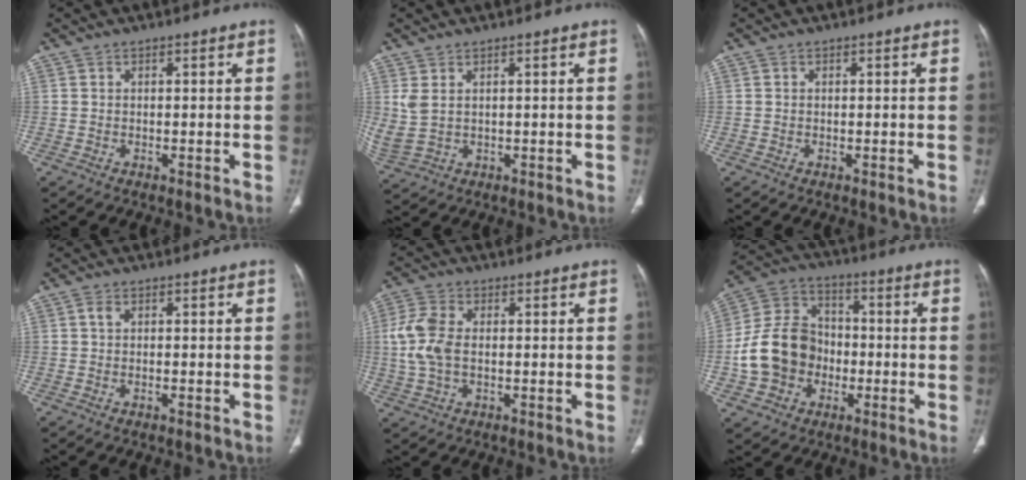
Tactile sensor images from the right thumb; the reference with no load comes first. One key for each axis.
{"total": 4.4, "fx": 1.4, "fy": 2.6, "fz": 3.3, "tx": -0.089, "ty": -0.001, "tz": 0.042}
{"total": 0.0}
{"total": 1.3, "fx": -0.1, "fy": 0.7, "fz": 1.1, "tx": -0.029, "ty": 0.007, "tz": -0.002}
{"total": 8.1, "fx": 0.0, "fy": 4.9, "fz": 6.5, "tx": -0.155, "ty": 0.009, "tz": -0.002}
{"total": 14.8, "fx": -3.0, "fy": 12.4, "fz": 7.6, "tx": -0.122, "ty": 0.035, "tz": -0.058}